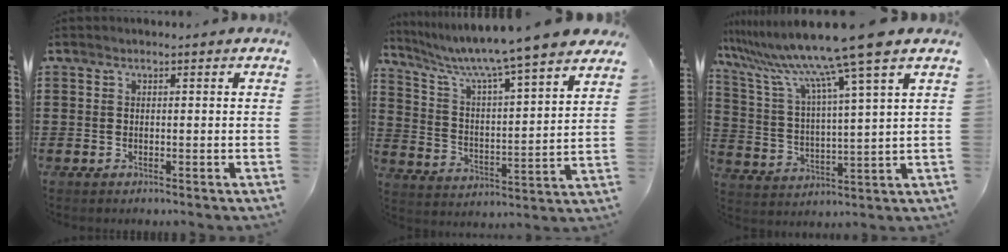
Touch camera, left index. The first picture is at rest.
{"total": 7.2, "force": [6.3, -1.1, 3.3], "torque": [-0.091, -0.059, 0.100]}
{"total": 12.4, "force": [9.6, -0.9, 7.8], "torque": [-0.188, -0.052, 0.150]}